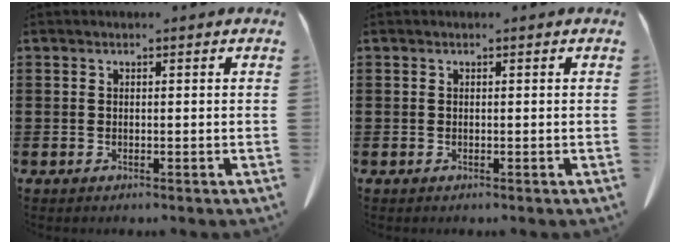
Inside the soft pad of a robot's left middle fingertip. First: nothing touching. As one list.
[{"total": 0.0}]